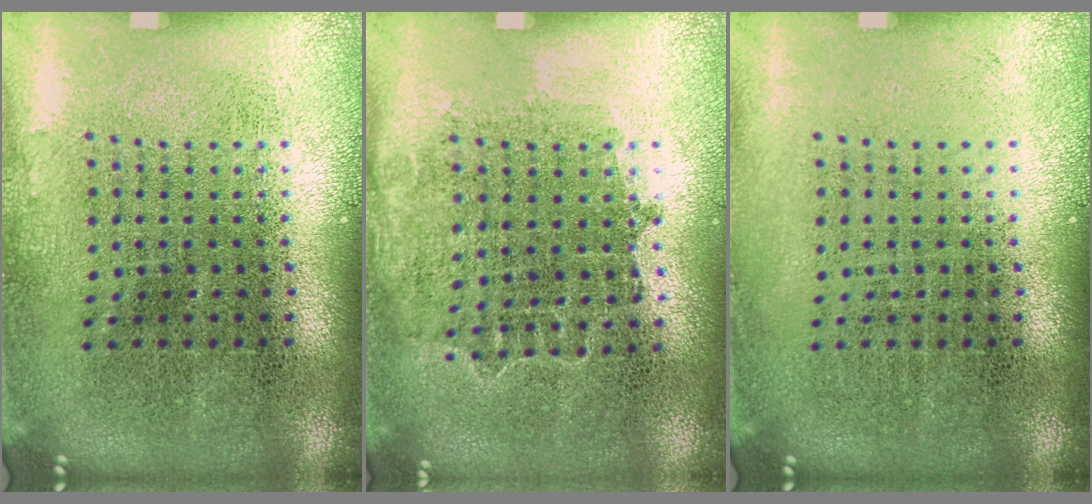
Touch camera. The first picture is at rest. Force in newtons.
{"total": 0.8, "press": 0.8, "slide": 0.3}
{"total": 0.0}